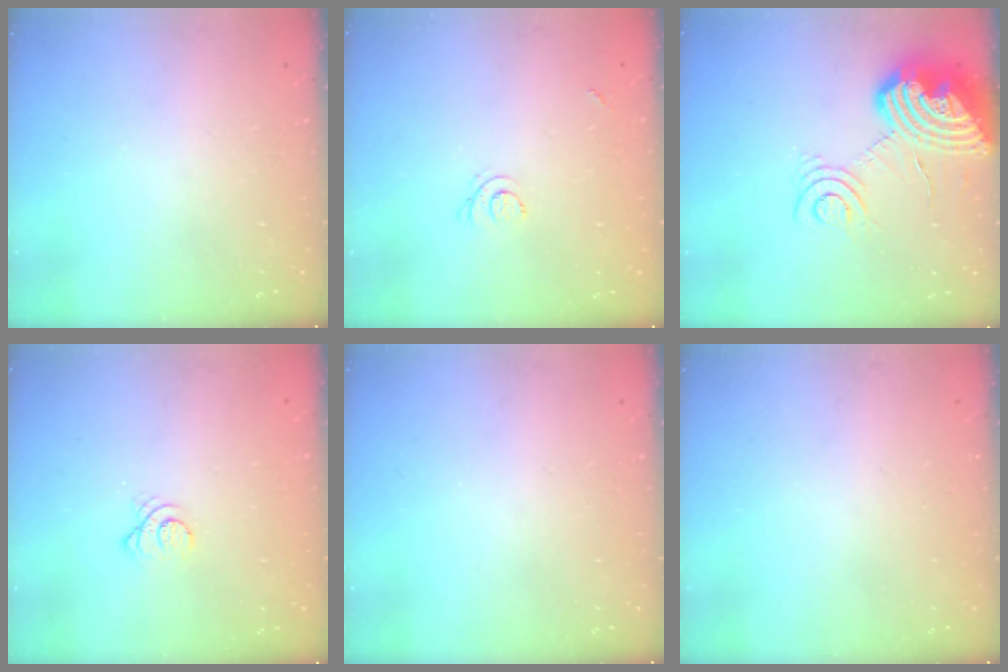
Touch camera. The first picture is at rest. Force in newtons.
{"total": 3.4, "press": 3.3, "slide": 0.8}
{"total": 16.4, "press": 16.3, "slide": 2.5}
{"total": 3.6, "press": 3.5, "slide": 0.5}
{"total": 0.0}
{"total": 0.0}